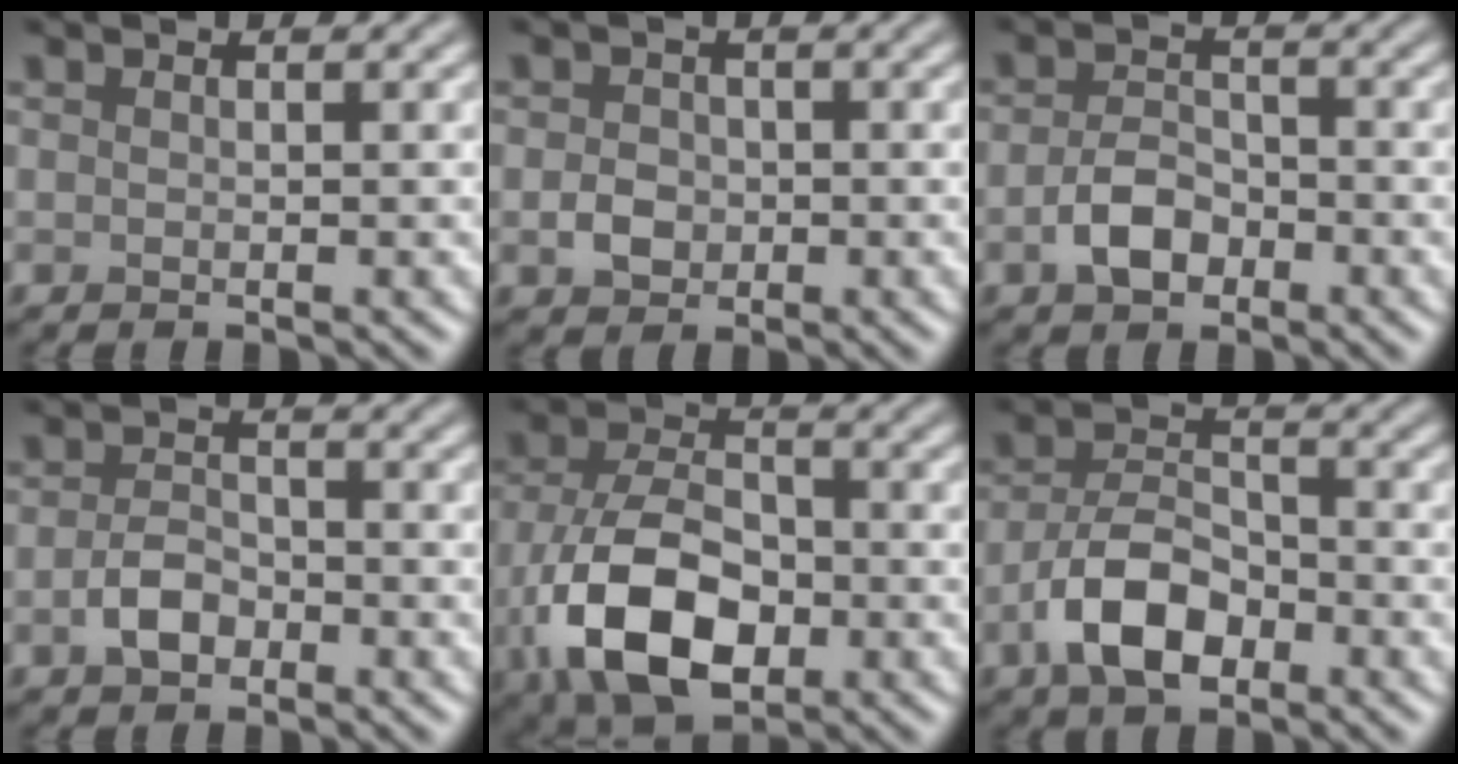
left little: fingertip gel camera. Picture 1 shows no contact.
{"total": 2.0, "force": [-0.4, 1.7, 1.0], "torque": [-0.014, 0.000, -0.012]}
{"total": 3.2, "force": [-1.4, 2.1, 2.0], "torque": [-0.037, 0.004, -0.030]}
{"total": 2.5, "force": [-1.1, 1.6, 1.6], "torque": [-0.031, 0.003, -0.026]}
{"total": 10.3, "force": [-3.6, 6.0, 7.5], "torque": [-0.166, -0.012, -0.074]}
{"total": 5.8, "force": [-2.8, 3.2, 4.0], "torque": [-0.071, 0.003, -0.058]}